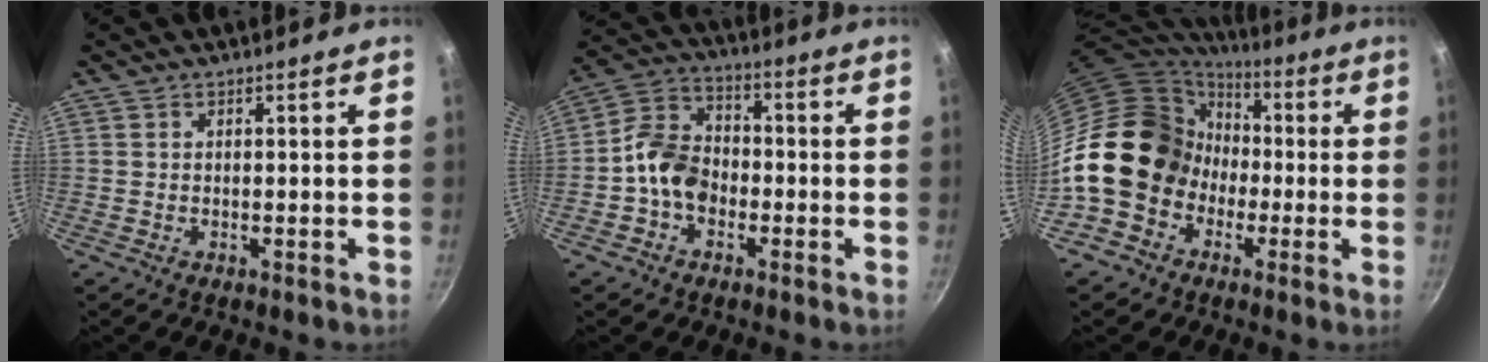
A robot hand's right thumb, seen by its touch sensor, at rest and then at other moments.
{"total": 9.4, "force": [-2.5, 7.1, 5.6], "torque": [-0.076, 0.033, -0.066]}
{"total": 18.6, "force": [-2.1, 15.4, 10.3], "torque": [-0.151, 0.060, -0.040]}